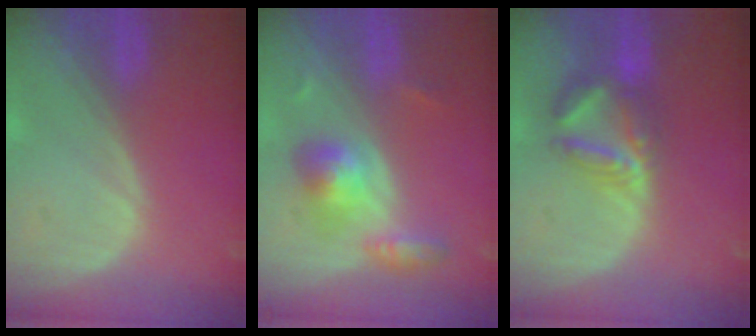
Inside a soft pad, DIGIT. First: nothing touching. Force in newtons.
{"total": 5.7, "press": 5.4, "slide": 1.6}
{"total": 6.5, "press": 6.4, "slide": 1.2}